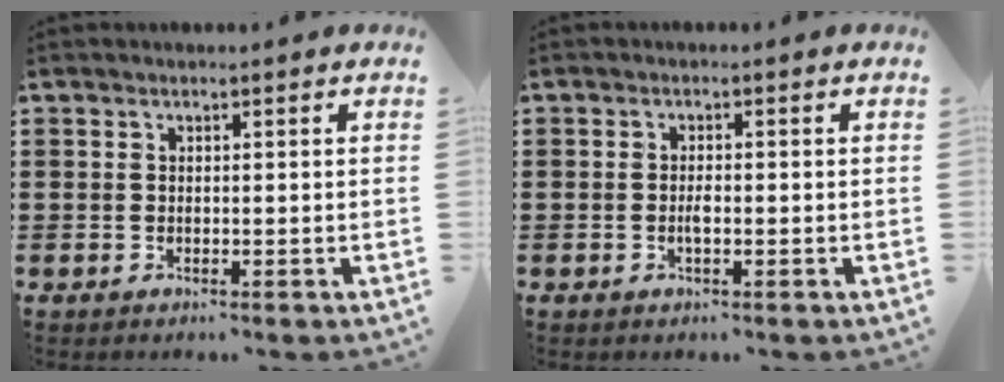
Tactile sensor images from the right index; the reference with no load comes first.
{"total": 1.4, "force": [-0.4, 0.4, 1.3], "torque": [-0.026, 0.001, -0.007]}